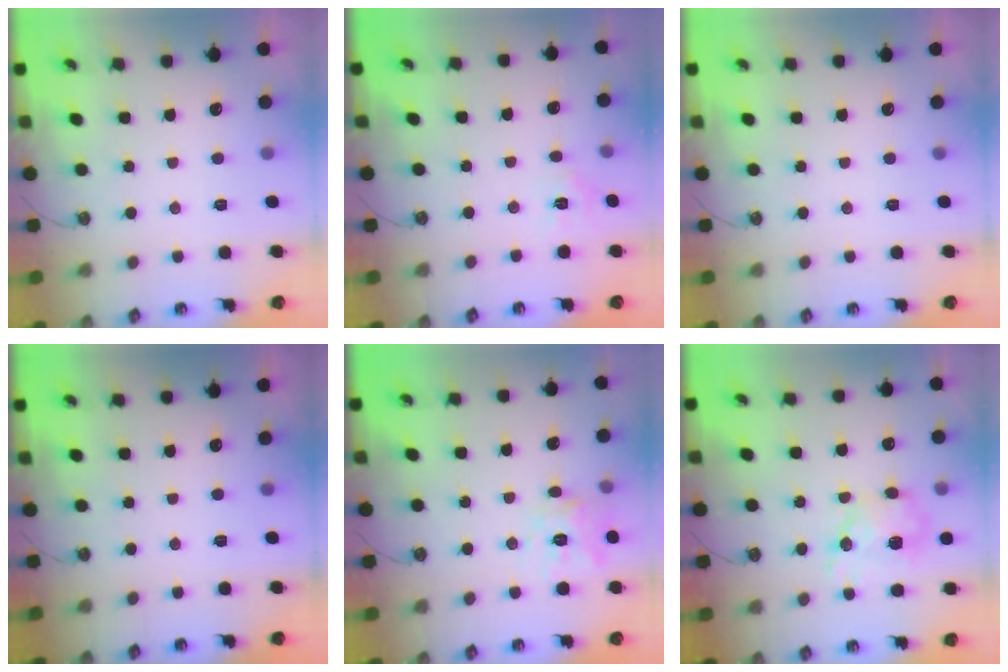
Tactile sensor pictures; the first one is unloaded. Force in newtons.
{"total": 4.0, "press": 4.0, "slide": 0.2}
{"total": 0.0}
{"total": 0.0}
{"total": 13.0, "press": 13.0, "slide": 1.2}
{"total": 11.5, "press": 11.5, "slide": 0.1}